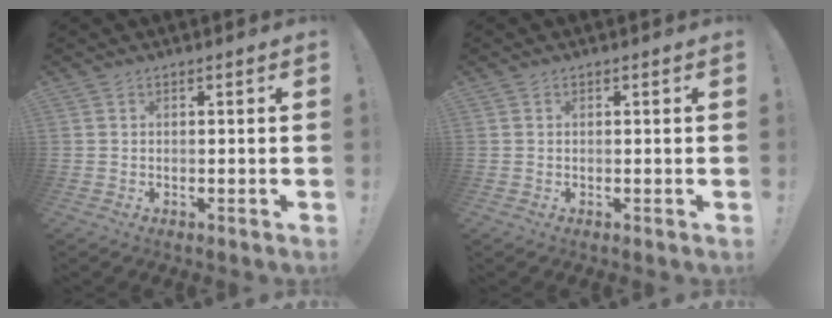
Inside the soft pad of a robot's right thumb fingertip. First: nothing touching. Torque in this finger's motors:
{"motor_torque": [-0.50, -0.08, 0.02, 0.00, -0.07]}